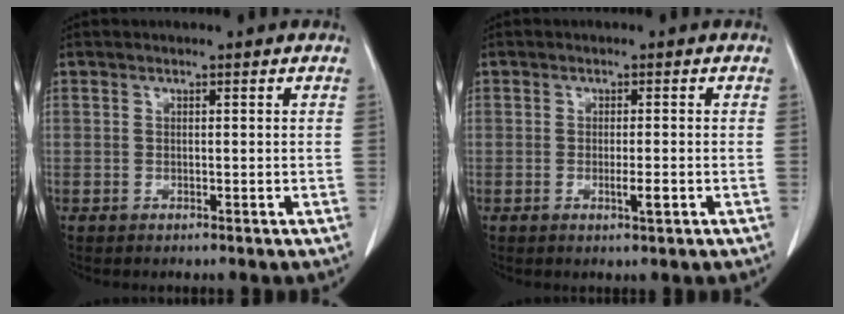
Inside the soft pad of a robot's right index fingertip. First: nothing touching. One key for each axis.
{"total": 2.1, "fx": -0.7, "fy": 0.2, "fz": 2.0, "tx": -0.034, "ty": -0.003, "tz": -0.010}